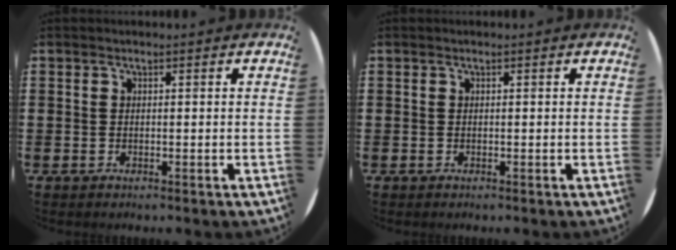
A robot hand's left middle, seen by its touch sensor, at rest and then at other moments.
{"total": 0.0}